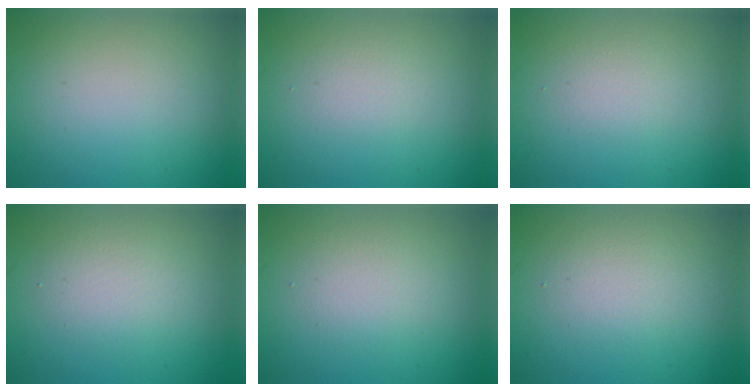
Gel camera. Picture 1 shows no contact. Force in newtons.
{"total": 1.2, "press": 1.2, "slide": 0.1}
{"total": 1.2, "press": 1.2, "slide": 0.1}
{"total": 2.5, "press": 2.5, "slide": 0.2}
{"total": 2.1, "press": 2.1, "slide": 0.2}
{"total": 2.0, "press": 2.0, "slide": 0.2}